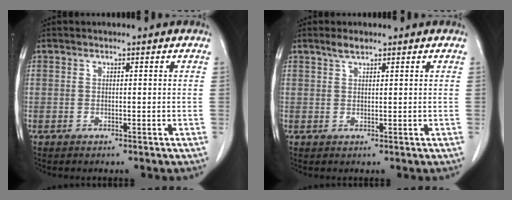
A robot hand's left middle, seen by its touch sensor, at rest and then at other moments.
{"total": 1.7, "force": [1.4, 0.3, 1.0], "torque": [-0.022, 0.002, 0.029]}